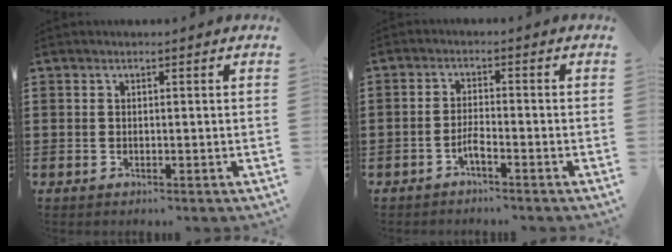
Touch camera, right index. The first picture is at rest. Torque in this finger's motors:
{"motor_torque": [2.14, 0.00, 0.01, -0.09]}